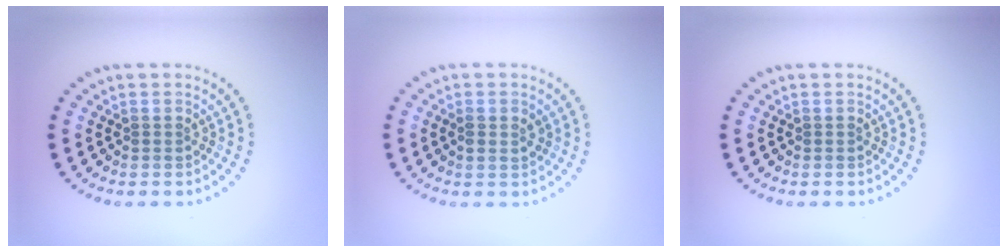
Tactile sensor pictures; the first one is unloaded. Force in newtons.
{"total": 1.4, "press": 1.3, "slide": 0.4}
{"total": 0.0}